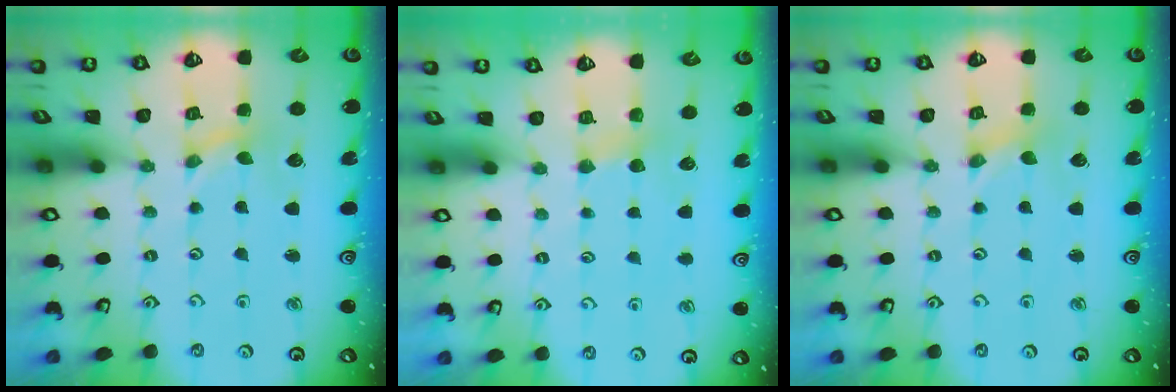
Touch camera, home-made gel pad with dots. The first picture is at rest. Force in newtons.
{"total": 3.2, "press": 3.1, "slide": 0.5}
{"total": 0.0}